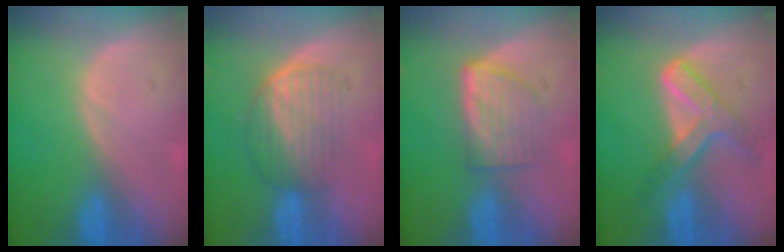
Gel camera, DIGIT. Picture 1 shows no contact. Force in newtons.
{"total": 6.7, "press": 5.8, "slide": 3.2}
{"total": 6.1, "press": 5.4, "slide": 2.7}
{"total": 7.2, "press": 6.2, "slide": 3.8}